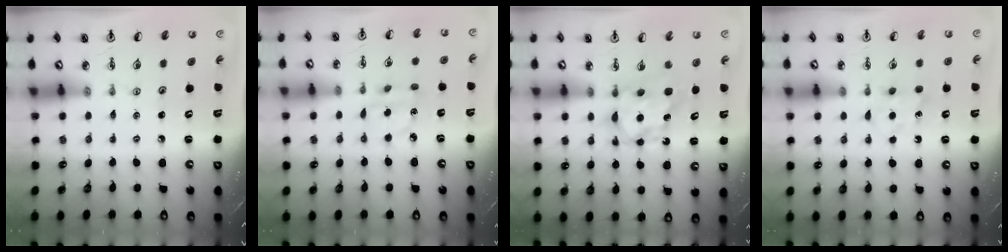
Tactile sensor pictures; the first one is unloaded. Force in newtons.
{"total": 3.2, "press": 3.2, "slide": 0.0}
{"total": 5.9, "press": 5.9, "slide": 0.4}
{"total": 5.7, "press": 5.7, "slide": 0.8}